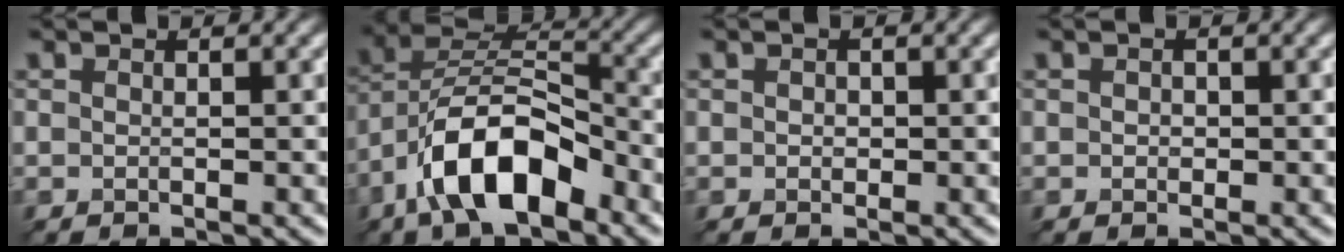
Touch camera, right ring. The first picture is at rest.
{"total": 8.1, "force": [-5.6, 2.9, 5.1], "torque": [-0.115, 0.019, -0.081]}
{"total": 1.4, "force": [-0.6, -0.8, -0.9], "torque": [-0.016, 0.000, 0.016]}
{"total": 1.4, "force": [-0.6, -0.8, -1.0], "torque": [-0.016, -0.001, 0.016]}